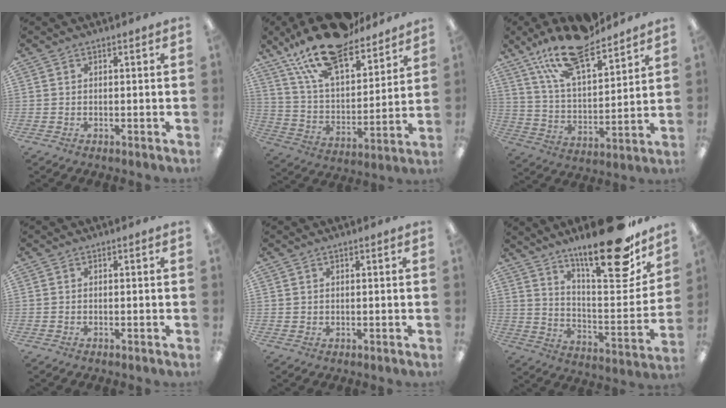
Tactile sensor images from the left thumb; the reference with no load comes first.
{"total": 21.3, "force": [16.8, 7.4, 10.7], "torque": [-0.196, -0.099, 0.293]}
{"total": 19.7, "force": [14.9, 6.9, 10.9], "torque": [-0.199, -0.072, 0.259]}
{"total": 0.0}
{"total": 0.7, "force": [0.5, 0.4, 0.1], "torque": [-0.002, 0.001, 0.010]}
{"total": 23.4, "force": [17.5, 5.9, 14.3], "torque": [-0.204, -0.126, 0.281]}